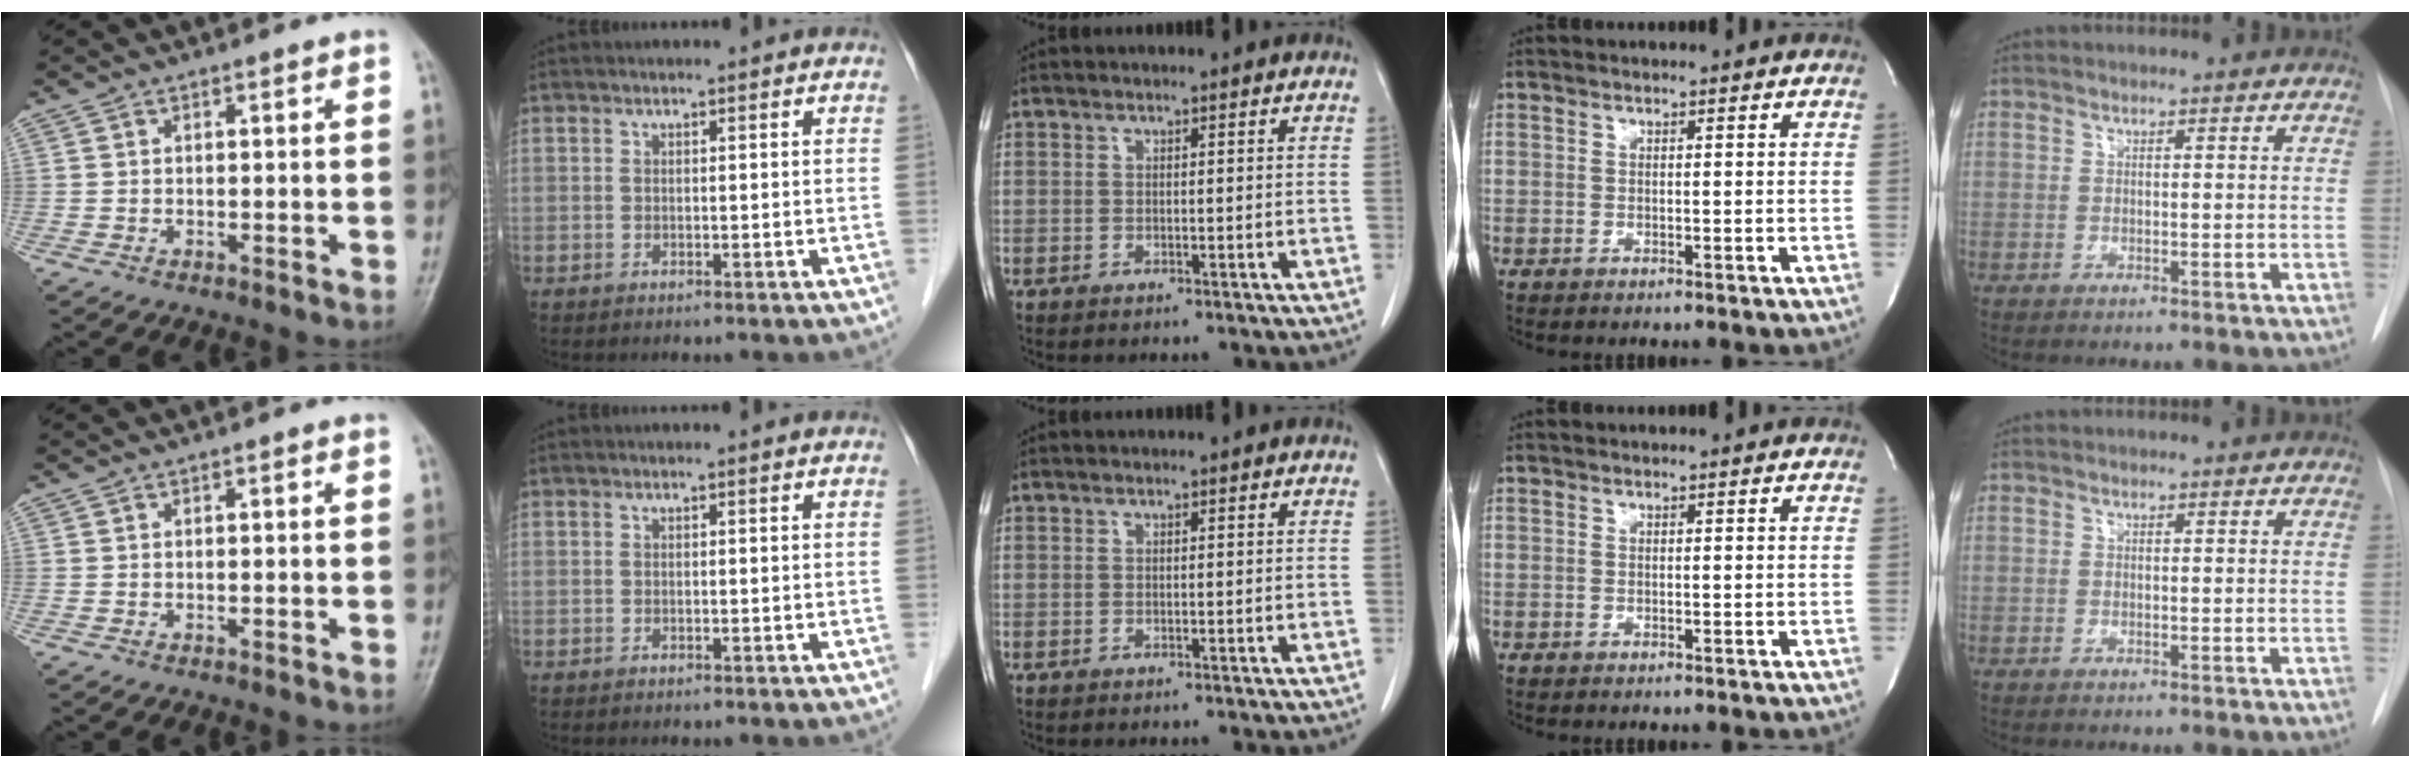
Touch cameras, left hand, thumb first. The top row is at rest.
{}